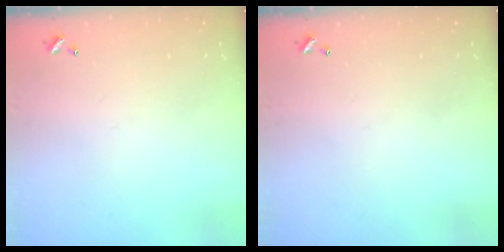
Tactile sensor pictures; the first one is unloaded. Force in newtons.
{"total": 0.0}